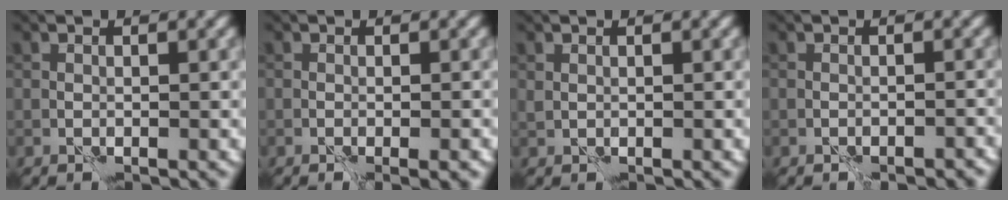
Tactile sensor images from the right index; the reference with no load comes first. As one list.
[{"total": 1.8, "force": [-0.9, 0.3, 1.5], "torque": [-0.018, -0.002, -0.012]}, {"total": 0.0}, {"total": 1.8, "force": [-1.5, 0.5, 0.8], "torque": [-0.012, 0.004, -0.020]}]